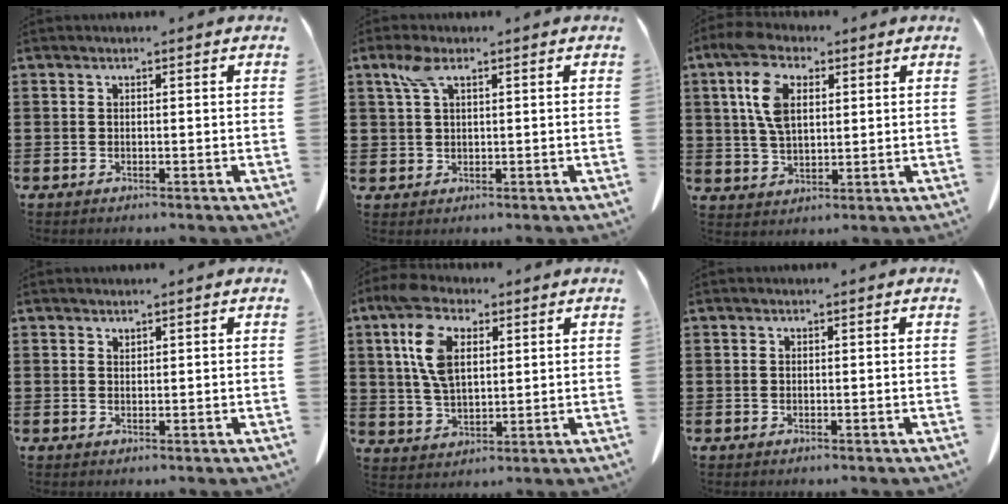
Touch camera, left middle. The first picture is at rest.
{"total": 3.5, "force": [1.7, 1.8, 2.5], "torque": [-0.057, 0.007, 0.030]}
{"total": 8.7, "force": [3.6, 4.8, 6.3], "torque": [-0.153, 0.013, 0.060]}
{"total": 0.7, "force": [0.7, 0.0, 0.1], "torque": [-0.003, -0.001, 0.014]}
{"total": 9.7, "force": [4.2, 5.3, 6.9], "torque": [-0.166, 0.013, 0.074]}
{"total": 0.0}